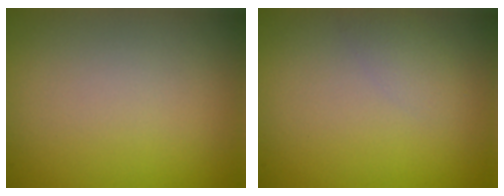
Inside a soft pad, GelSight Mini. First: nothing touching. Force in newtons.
{"total": 1.5, "press": 1.5, "slide": 0.1}